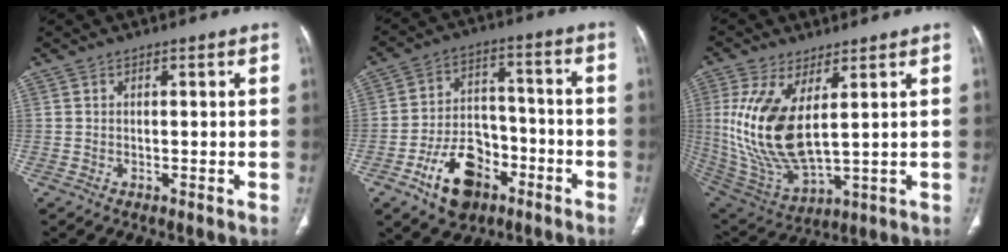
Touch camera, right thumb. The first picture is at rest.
{"total": 13.4, "force": [-6.8, 8.9, 7.4], "torque": [-0.091, 0.050, -0.110]}
{"total": 16.7, "force": [3.6, 7.3, 14.5], "torque": [-0.306, -0.025, 0.092]}